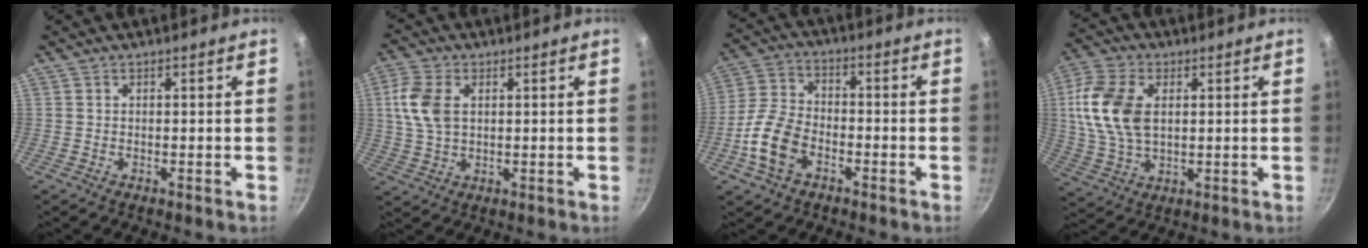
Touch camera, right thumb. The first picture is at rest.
{"total": 8.6, "force": [1.8, 5.5, 6.3], "torque": [-0.124, 0.005, 0.033]}
{"total": 10.6, "force": [-4.2, 6.9, 6.9], "torque": [-0.128, 0.031, -0.091]}
{"total": 14.1, "force": [2.2, 8.9, 10.8], "torque": [-0.206, 0.001, 0.039]}